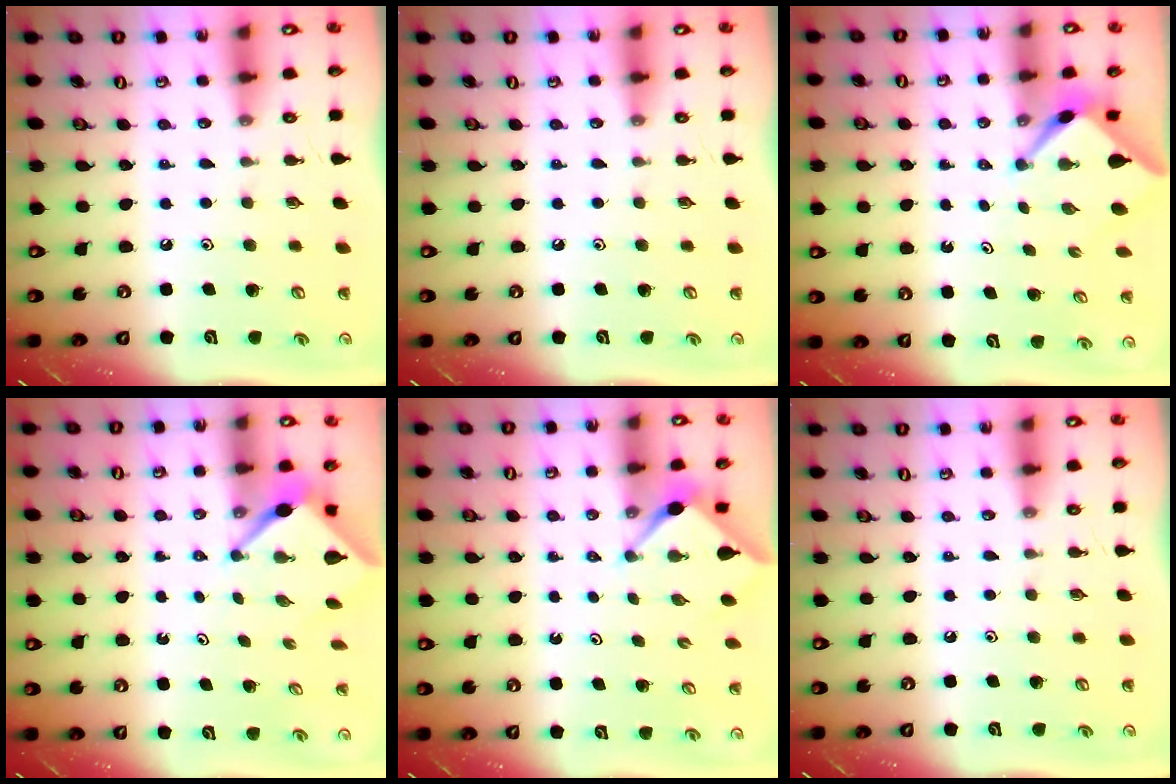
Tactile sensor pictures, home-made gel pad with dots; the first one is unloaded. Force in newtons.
{"total": 0.0}
{"total": 2.7, "press": 2.6, "slide": 0.2}
{"total": 3.2, "press": 3.2, "slide": 0.2}
{"total": 2.9, "press": 2.9, "slide": 0.3}
{"total": 0.0}